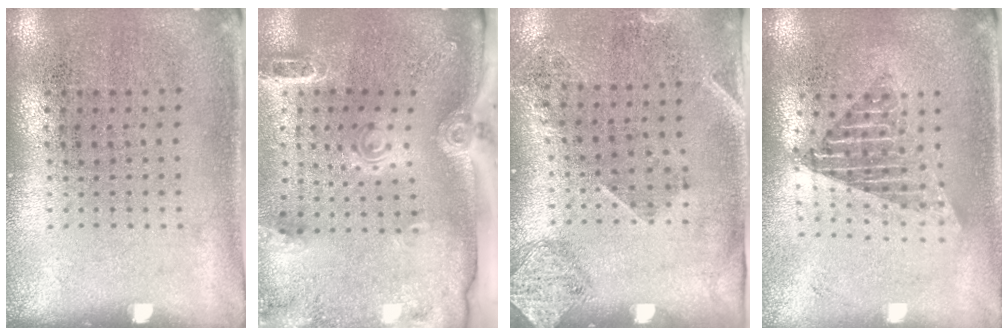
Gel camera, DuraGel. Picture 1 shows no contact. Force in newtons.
{"total": 3.0, "press": 2.1, "slide": 2.2}
{"total": 1.8, "press": 1.2, "slide": 1.3}
{"total": 1.7, "press": 1.4, "slide": 1.1}